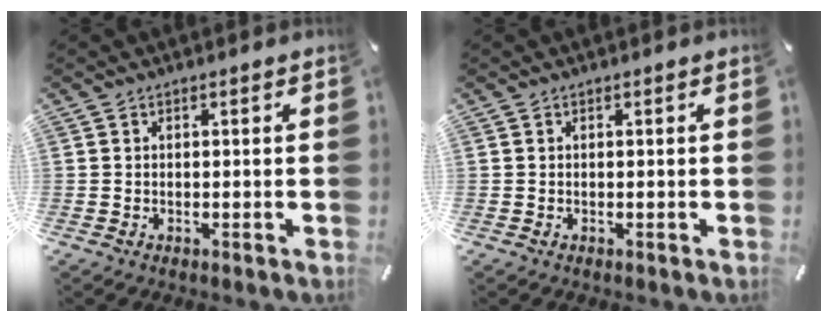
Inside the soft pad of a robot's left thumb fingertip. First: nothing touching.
{"total": 0.0}